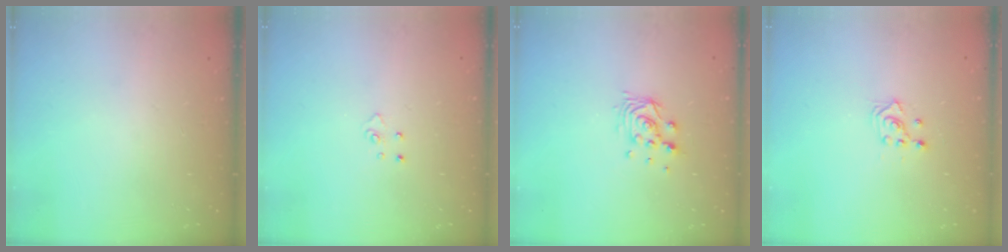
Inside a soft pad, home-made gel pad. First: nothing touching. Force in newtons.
{"total": 3.7, "press": 3.7, "slide": 0.3}
{"total": 8.2, "press": 8.2, "slide": 0.4}
{"total": 2.6, "press": 2.4, "slide": 1.0}